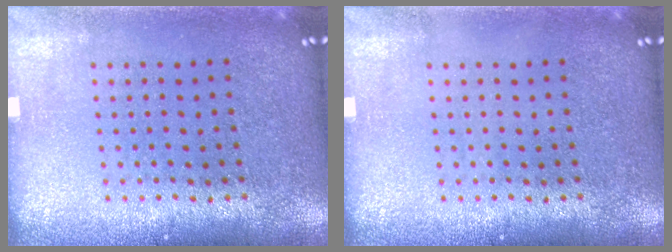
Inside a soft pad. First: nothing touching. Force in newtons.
{"total": 0.0}